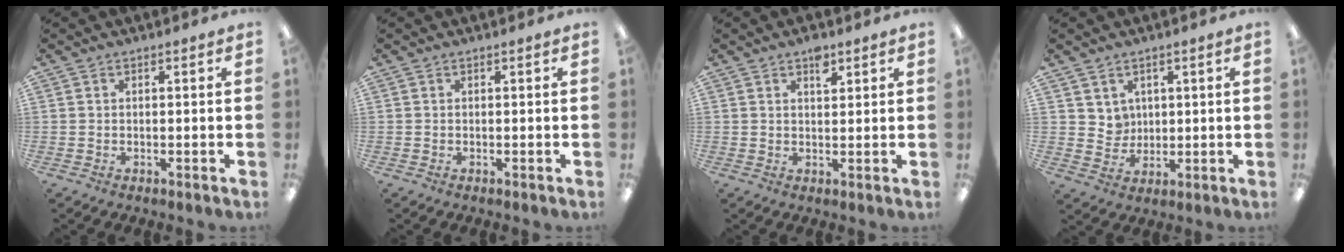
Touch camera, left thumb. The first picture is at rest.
{"total": 0.0}
{"total": 3.4, "force": [2.3, 1.6, 2.0], "torque": [-0.019, -0.010, 0.036]}
{"total": 3.9, "force": [2.6, 2.8, -0.2], "torque": [0.007, -0.017, 0.047]}